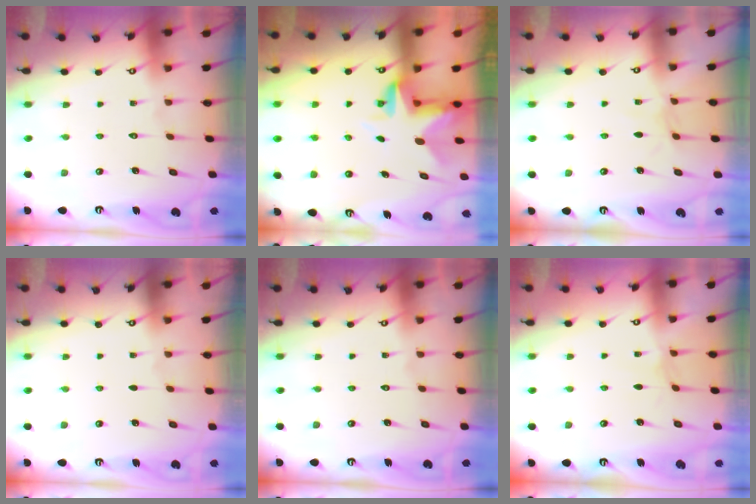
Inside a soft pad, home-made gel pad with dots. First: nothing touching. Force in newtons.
{"total": 3.6, "press": 3.6, "slide": 0.1}
{"total": 3.2, "press": 3.1, "slide": 0.4}
{"total": 0.0}
{"total": 0.0}
{"total": 0.7, "press": 0.6, "slide": 0.3}